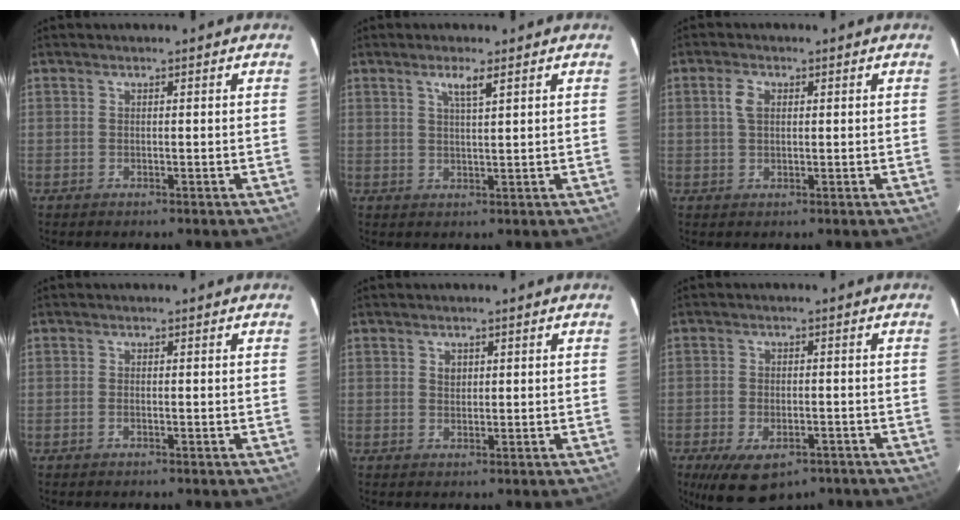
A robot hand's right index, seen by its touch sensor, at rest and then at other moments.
{"total": 2.9, "force": [1.7, 0.1, 2.3], "torque": [-0.042, 0.001, 0.032]}
{"total": 3.0, "force": [0.8, 1.9, 2.1], "torque": [-0.042, 0.008, 0.015]}
{"total": 0.7, "force": [-0.3, 0.3, 0.5], "torque": [-0.011, 0.000, -0.007]}
{"total": 1.4, "force": [0.5, 1.2, 0.5], "torque": [-0.006, 0.005, 0.009]}
{"total": 10.9, "force": [-6.8, 5.5, 6.6], "torque": [-0.135, -0.024, -0.100]}